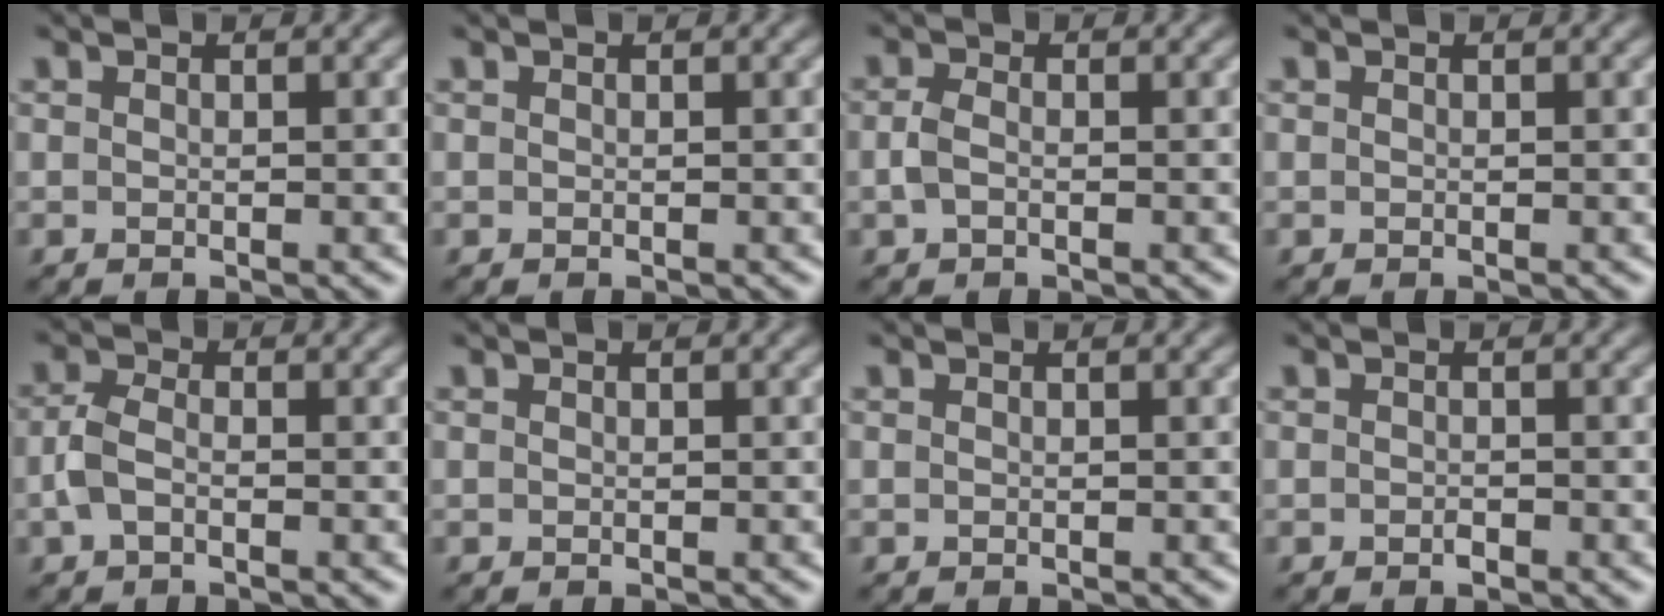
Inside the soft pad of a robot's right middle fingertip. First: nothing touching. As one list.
[{"total": 0.0}, {"total": 1.6, "force": [-0.3, 1.0, 1.1], "torque": [-0.030, 0.003, -0.008]}, {"total": 0.0}, {"total": 2.3, "force": [-0.7, 1.4, 1.7], "torque": [-0.044, 0.004, -0.017]}, {"total": 0.0}, {"total": 0.0}, {"total": 0.6, "force": [-0.5, 0.2, 0.3], "torque": [-0.007, 0.001, -0.008]}]